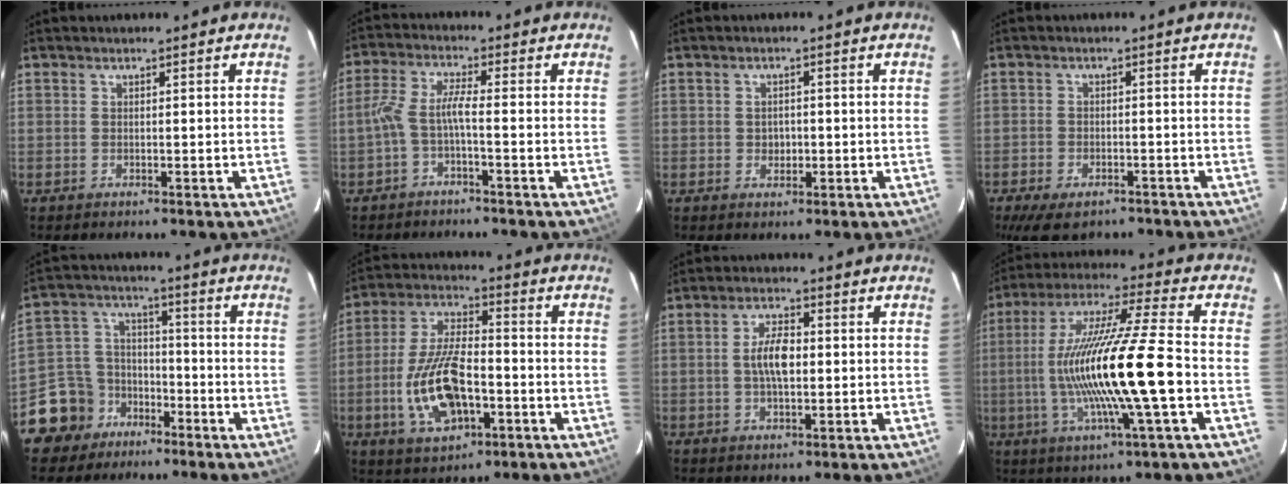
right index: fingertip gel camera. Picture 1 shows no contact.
{"total": 4.3, "force": [-2.0, 0.1, 3.8], "torque": [-0.091, 0.010, -0.038]}
{"total": 2.2, "force": [-0.3, 1.9, 1.2], "torque": [-0.017, 0.005, -0.003]}
{"total": 10.0, "force": [-7.2, 4.7, 5.1], "torque": [-0.117, -0.022, -0.108]}
{"total": 9.6, "force": [-6.0, 7.4, 1.2], "torque": [-0.047, 0.035, -0.097]}
{"total": 15.5, "force": [-4.6, 7.3, 12.9], "torque": [-0.272, 0.001, -0.075]}
{"total": 6.1, "force": [0.0, 2.7, 5.5], "torque": [-0.104, 0.008, 0.003]}
{"total": 19.6, "force": [-2.7, 0.3, 19.4], "torque": [-0.363, -0.007, -0.049]}